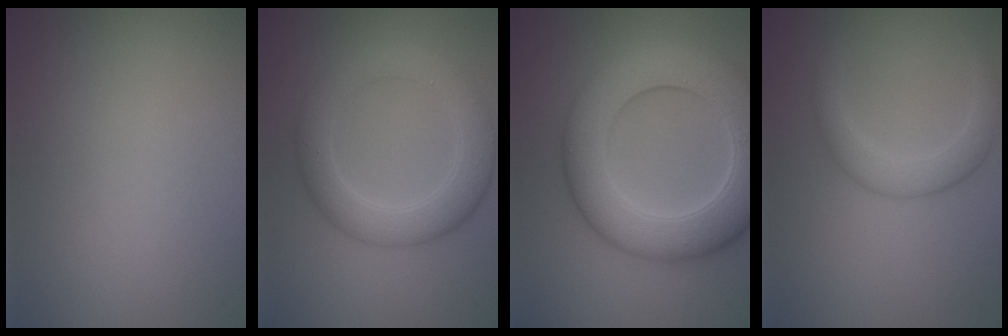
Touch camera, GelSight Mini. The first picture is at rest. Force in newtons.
{"total": 5.3, "press": 5.2, "slide": 0.3}
{"total": 10.3, "press": 10.2, "slide": 0.3}
{"total": 2.8, "press": 2.8, "slide": 0.2}